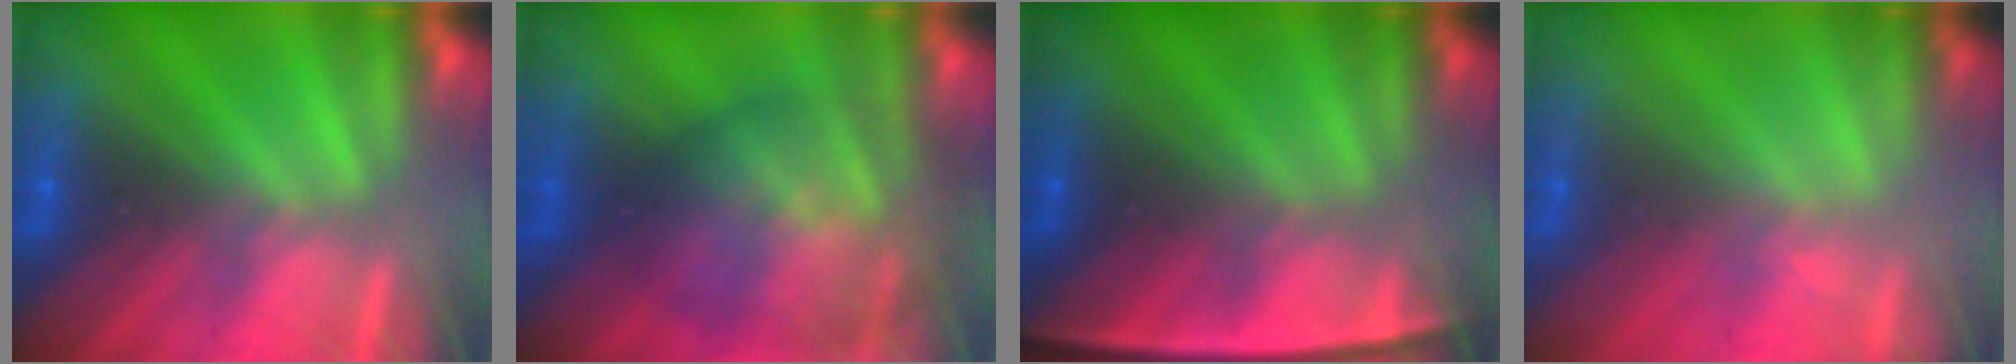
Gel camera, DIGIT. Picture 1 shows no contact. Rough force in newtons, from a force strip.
{"total": 7.6}
{"total": 2.4}
{"total": 1.5}